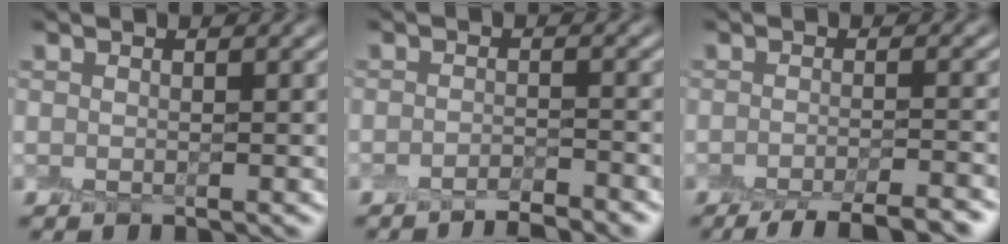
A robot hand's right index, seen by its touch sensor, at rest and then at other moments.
{"total": 2.4, "force": [-2.2, 0.1, 1.0], "torque": [-0.013, 0.002, -0.037]}
{"total": 6.6, "force": [-5.3, 1.4, 3.6], "torque": [-0.050, -0.011, -0.074]}